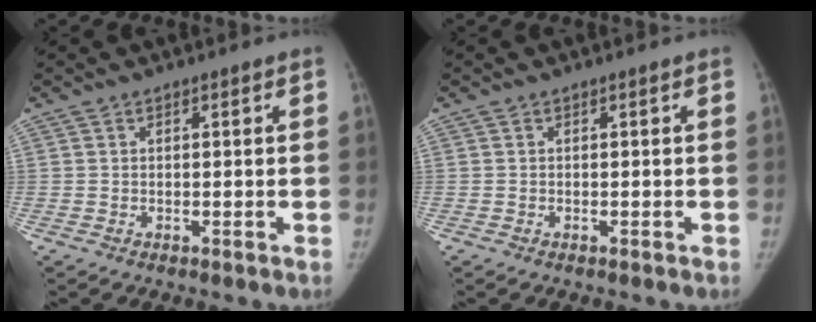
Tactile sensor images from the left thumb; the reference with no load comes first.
{"total": 0.0}